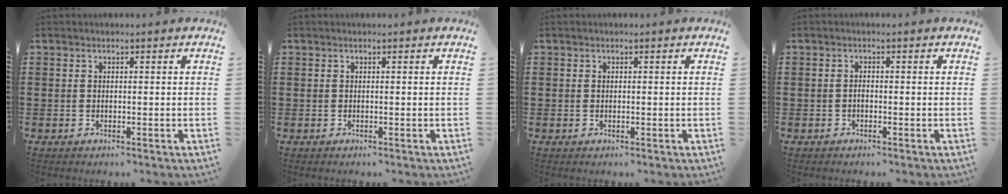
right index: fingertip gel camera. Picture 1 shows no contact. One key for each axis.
{"total": 0.0}
{"total": 0.0}
{"total": 0.8, "fx": -0.4, "fy": 0.5, "fz": 0.5, "tx": -0.013, "ty": -0.002, "tz": -0.007}